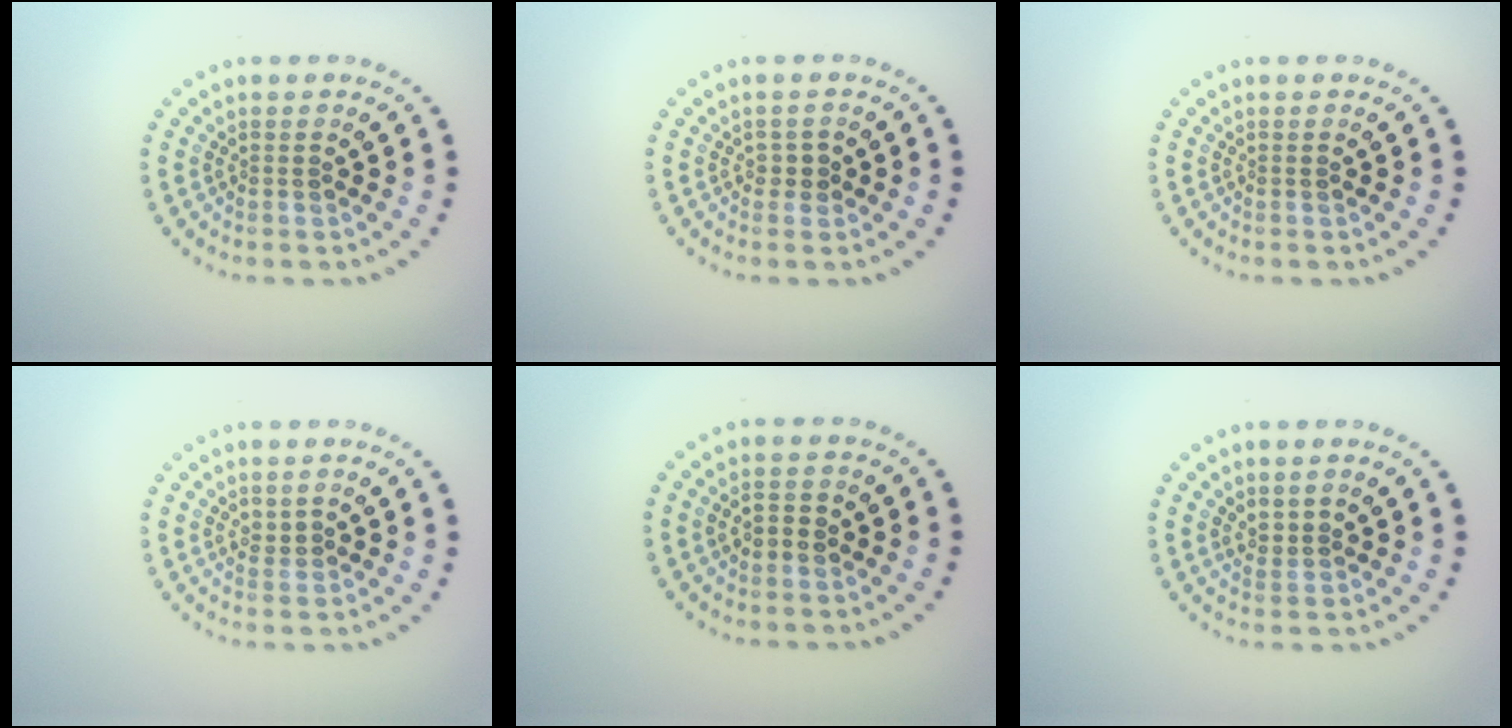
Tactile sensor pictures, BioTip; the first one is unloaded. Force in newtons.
{"total": 0.9, "press": 0.8, "slide": 0.4}
{"total": 0.0}
{"total": 1.0, "press": 0.8, "slide": 0.5}
{"total": 1.8, "press": 1.8, "slide": 0.2}
{"total": 1.5, "press": 1.3, "slide": 0.8}